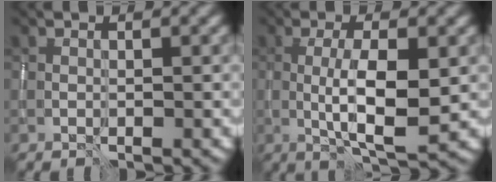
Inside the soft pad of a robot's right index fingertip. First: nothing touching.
{"total": 5.6, "force": [-0.6, 1.4, 5.4], "torque": [-0.096, -0.003, -0.006]}